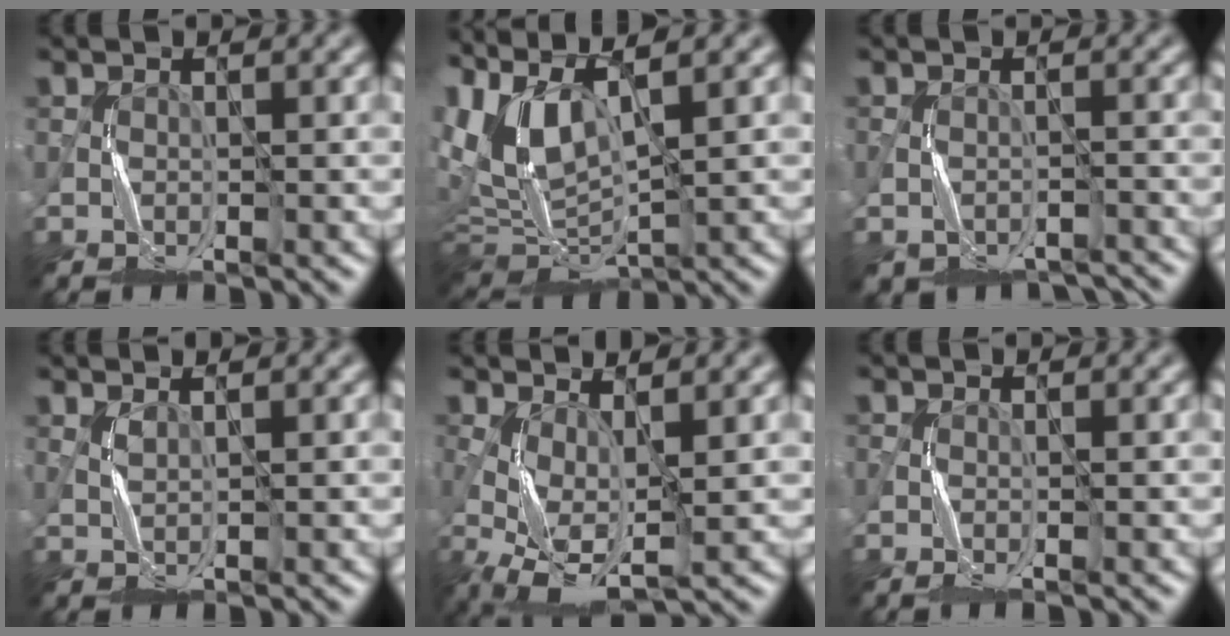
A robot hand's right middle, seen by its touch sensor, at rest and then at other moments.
{"total": 7.9, "force": [2.2, 3.9, 6.5], "torque": [-0.155, 0.006, 0.043]}
{"total": 4.5, "force": [-3.7, 2.3, 0.8], "torque": [-0.004, 0.000, -0.052]}
{"total": 0.6, "force": [0.6, 0.0, 0.0], "torque": [-0.010, 0.002, 0.015]}
{"total": 4.7, "force": [-0.8, 1.8, 4.3], "torque": [-0.097, 0.003, -0.017]}
{"total": 0.7, "force": [-0.4, 0.0, 0.6], "torque": [-0.016, -0.001, -0.009]}